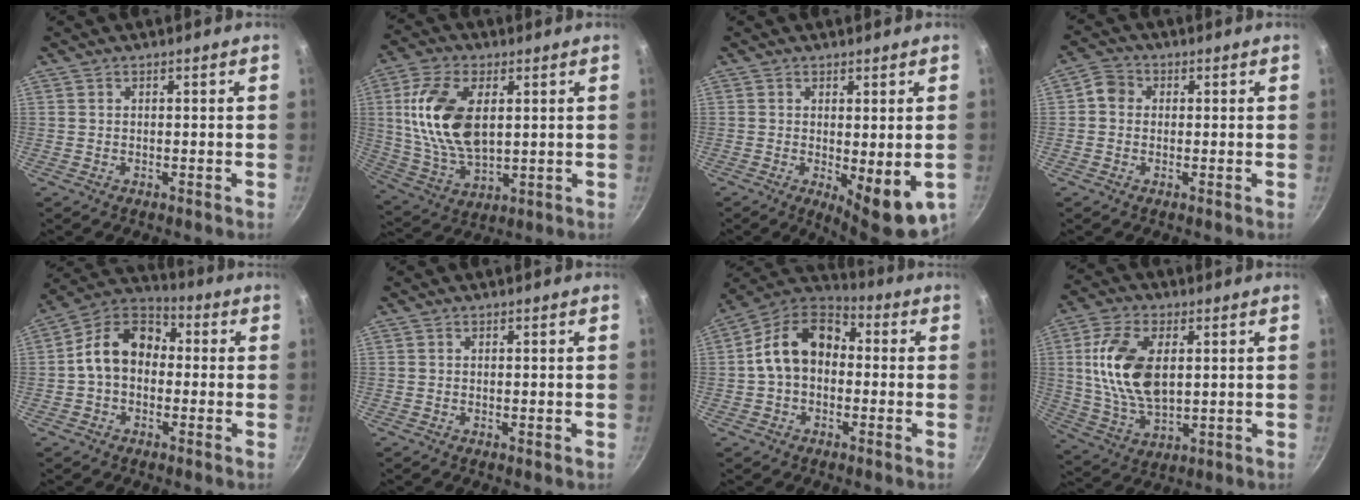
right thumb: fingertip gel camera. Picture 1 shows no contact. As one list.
[{"total": 16.1, "force": [3.2, 9.0, 13.0], "torque": [-0.242, -0.010, 0.067]}, {"total": 8.6, "force": [-1.6, 2.8, 8.0], "torque": [-0.097, -0.012, -0.009]}, {"total": 3.7, "force": [0.1, 3.3, 1.6], "torque": [-0.019, 0.008, -0.015]}, {"total": 11.8, "force": [-0.2, 8.8, 7.9], "torque": [-0.101, 0.040, -0.029]}, {"total": 0.0}, {"total": 13.2, "force": [0.1, 9.5, 9.2], "torque": [-0.129, 0.042, -0.019]}, {"total": 15.1, "force": [2.7, 8.4, 12.2], "torque": [-0.225, -0.009, 0.055]}]